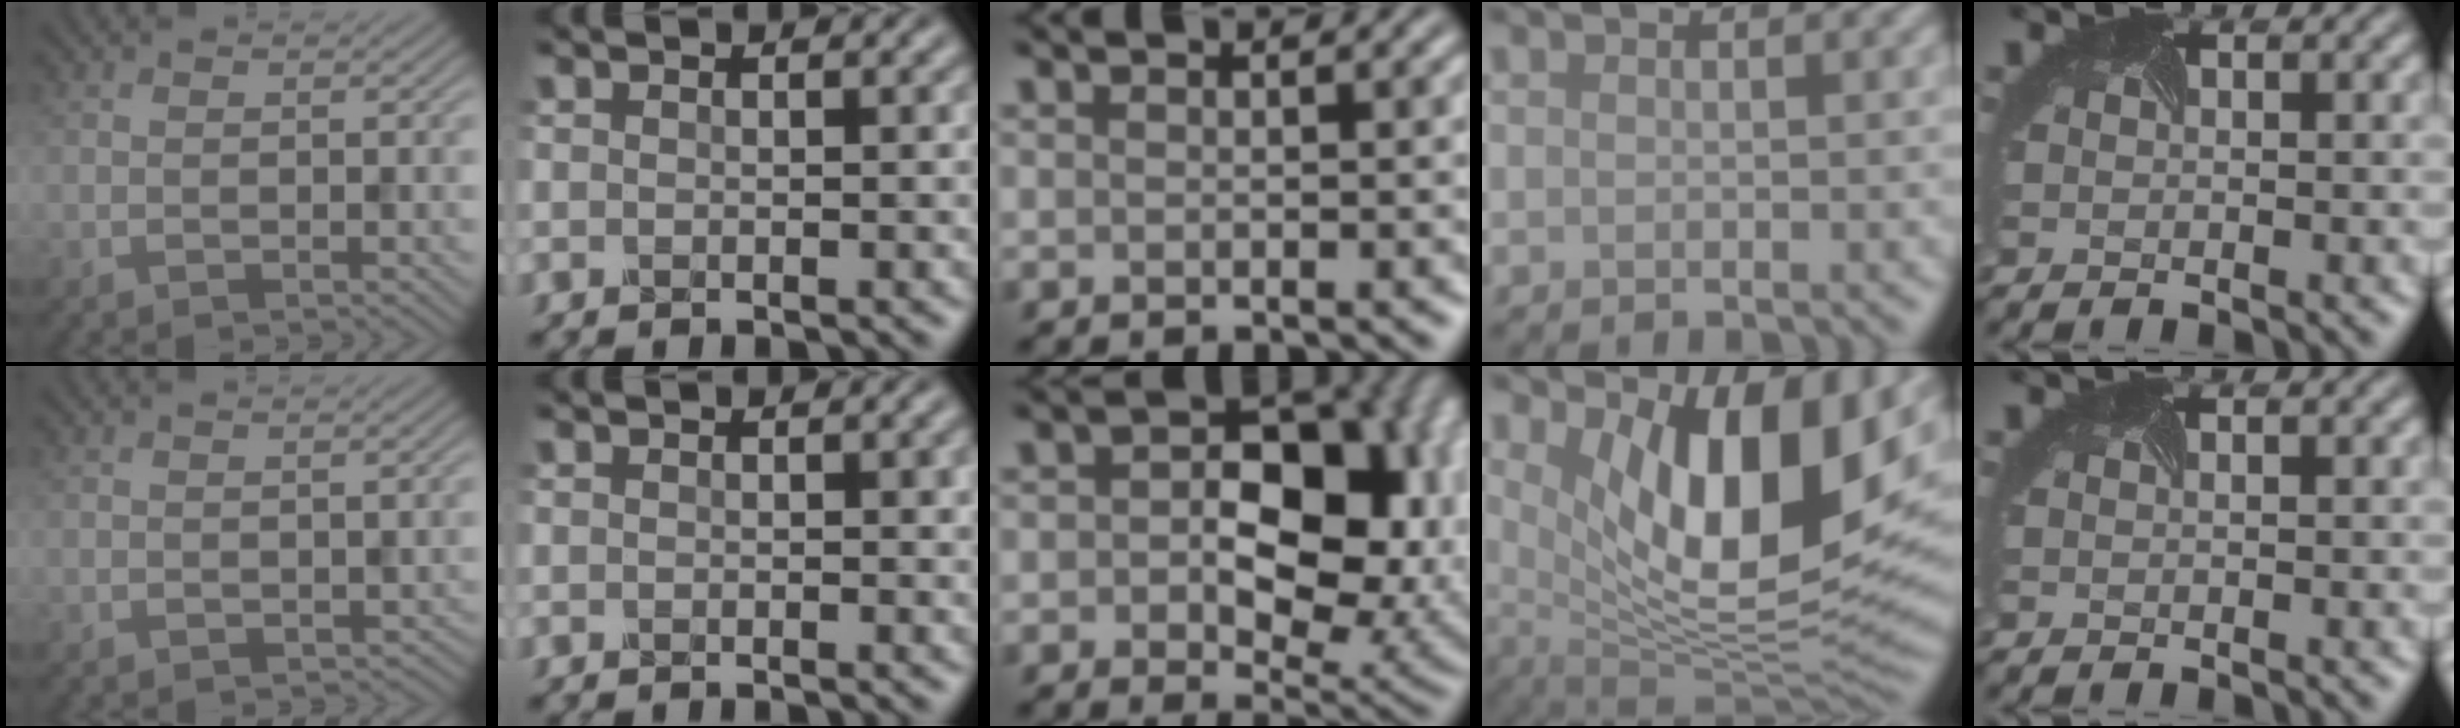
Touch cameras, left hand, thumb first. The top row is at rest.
{"thumb": {"total": 1.2, "force": [-0.4, 1.0, 0.5], "torque": [-0.014, -0.011, -0.006]}, "middle": {"total": 13.0, "force": [1.3, 8.3, 9.9], "torque": [-0.107, 0.008, 0.022]}, "ring": {"total": 12.0, "force": [4.2, 4.5, 10.3], "torque": [-0.160, -0.016, 0.077]}}